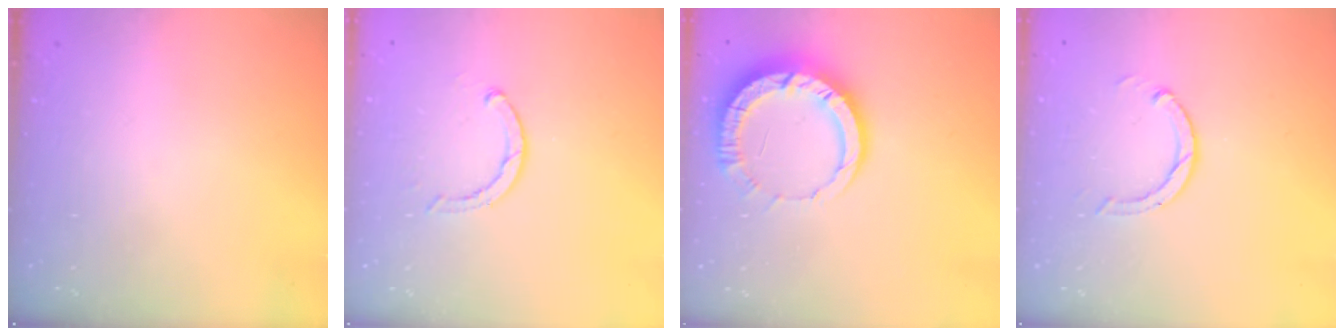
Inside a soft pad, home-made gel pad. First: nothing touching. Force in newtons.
{"total": 3.6, "press": 3.6, "slide": 0.3}
{"total": 11.3, "press": 11.2, "slide": 1.2}
{"total": 3.0, "press": 3.0, "slide": 0.3}